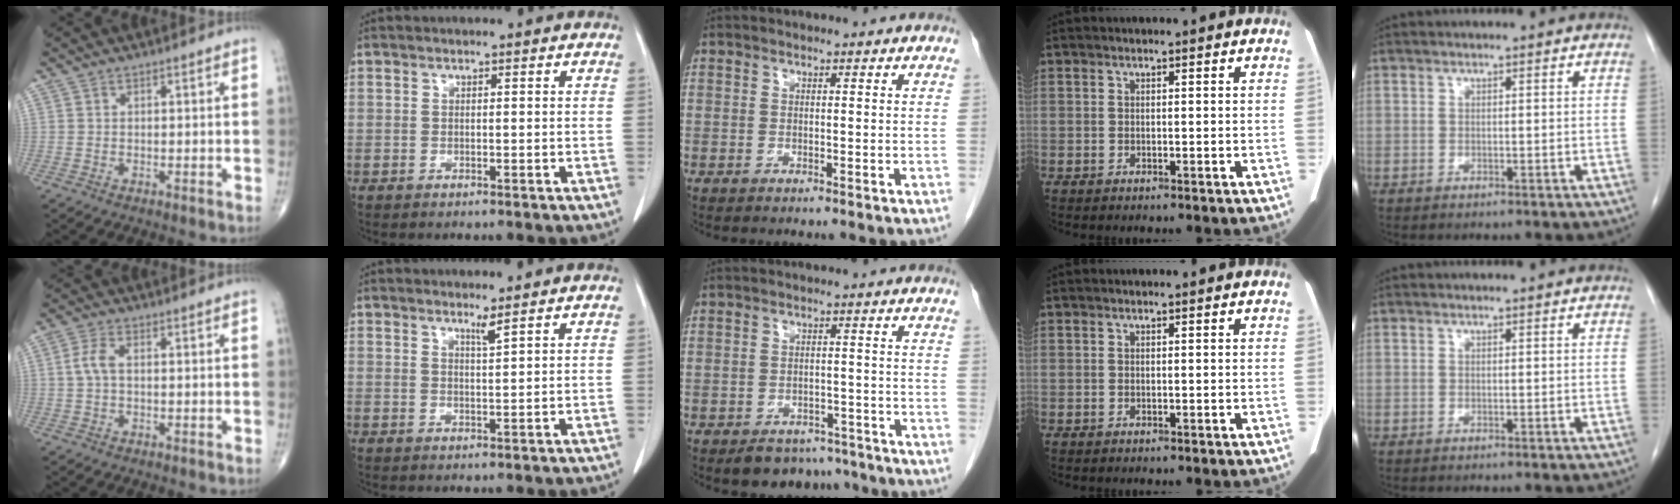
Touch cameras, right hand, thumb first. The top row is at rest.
{"thumb": {"total": 3.2, "force": [0.2, 1.6, 2.8], "torque": [-0.069, 0.008, 0.001]}, "index": {"total": 1.6, "force": [1.3, -0.5, 0.8], "torque": [-0.017, -0.012, 0.025]}, "middle": {"total": 6.1, "force": [-5.1, 3.2, 0.8], "torque": [0.007, 0.007, -0.070]}}